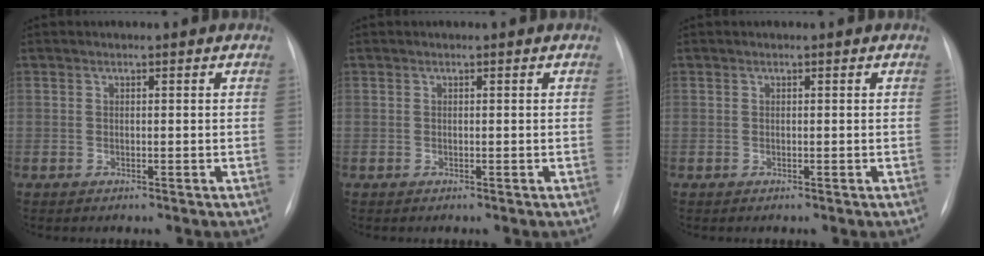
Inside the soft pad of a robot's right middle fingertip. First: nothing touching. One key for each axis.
{"total": 0.0}
{"total": 0.0}